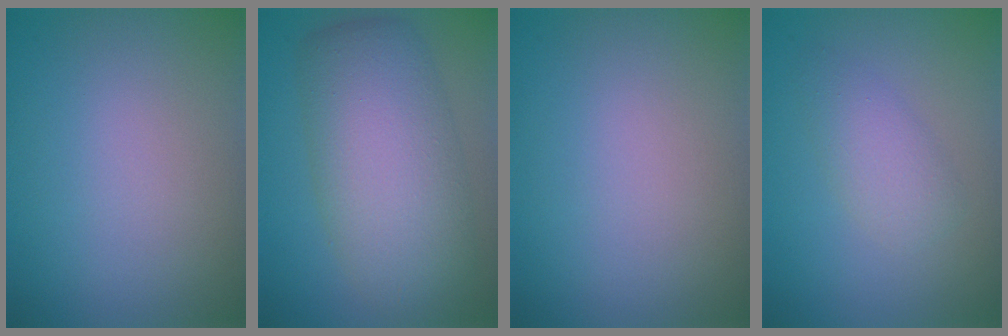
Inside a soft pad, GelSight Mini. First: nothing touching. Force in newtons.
{"total": 8.9, "press": 8.9, "slide": 0.1}
{"total": 0.0}
{"total": 2.7, "press": 2.7, "slide": 0.1}